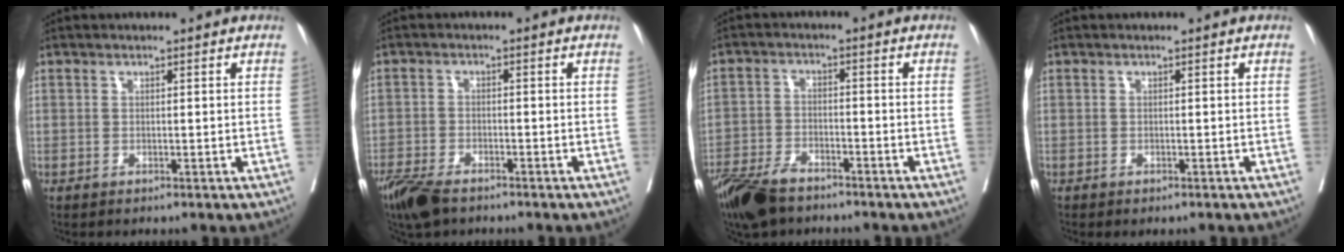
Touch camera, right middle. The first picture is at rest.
{"total": 6.3, "force": [-4.9, 2.1, 3.4], "torque": [-0.064, -0.011, -0.088]}
{"total": 9.1, "force": [-7.2, 3.3, 4.4], "torque": [-0.085, -0.018, -0.132]}
{"total": 0.9, "force": [-0.8, 0.2, 0.4], "torque": [-0.009, -0.004, -0.014]}